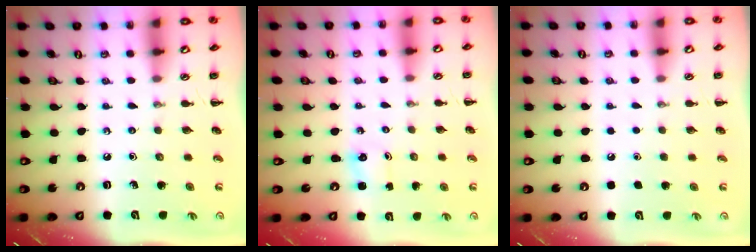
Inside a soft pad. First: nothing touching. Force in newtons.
{"total": 0.9, "press": 0.8, "slide": 0.2}
{"total": 1.7, "press": 1.7, "slide": 0.1}